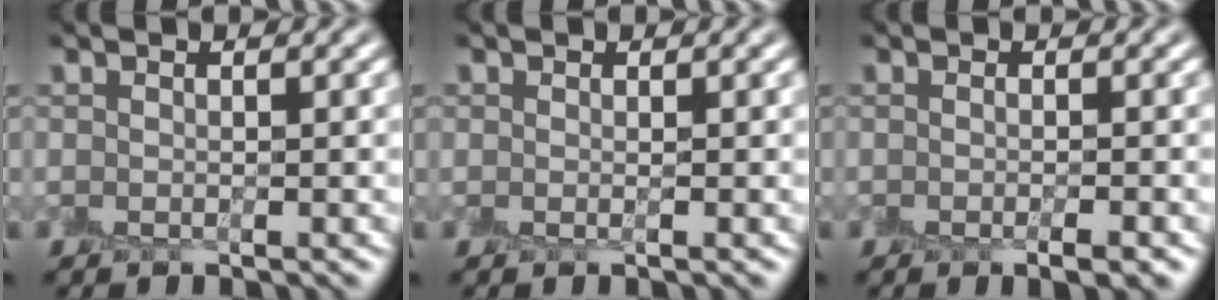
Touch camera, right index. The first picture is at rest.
{"total": 0.0}
{"total": 1.6, "force": [-0.9, 0.2, 1.3], "torque": [-0.018, -0.008, -0.014]}